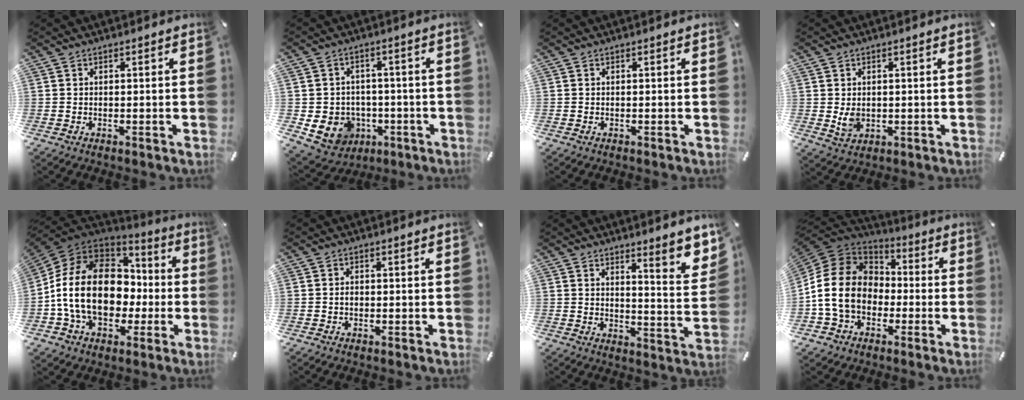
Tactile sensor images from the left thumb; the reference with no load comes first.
{"total": 8.7, "force": [-1.9, 8.2, 2.0], "torque": [-0.040, 0.010, -0.029]}
{"total": 0.0}
{"total": 3.6, "force": [0.5, 2.9, 2.0], "torque": [-0.042, -0.004, 0.006]}
{"total": 20.3, "force": [-1.7, 15.3, 13.3], "torque": [-0.279, 0.018, -0.022]}
{"total": 1.1, "force": [-0.2, 0.7, 0.8], "torque": [-0.016, 0.002, -0.006]}
{"total": 7.5, "force": [6.3, 0.9, 4.0], "torque": [-0.047, -0.063, 0.104]}
{"total": 16.1, "force": [-3.2, 13.3, 8.4], "torque": [-0.192, 0.029, -0.062]}